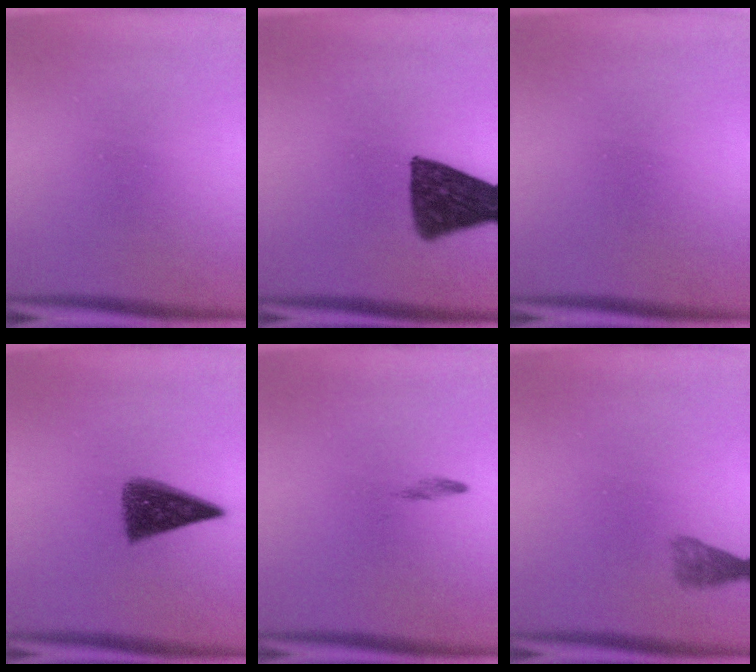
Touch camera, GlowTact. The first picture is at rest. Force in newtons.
{"total": 11.6}
{"total": 1.6}
{"total": 7.9}
{"total": 0.7}
{"total": 2.4}